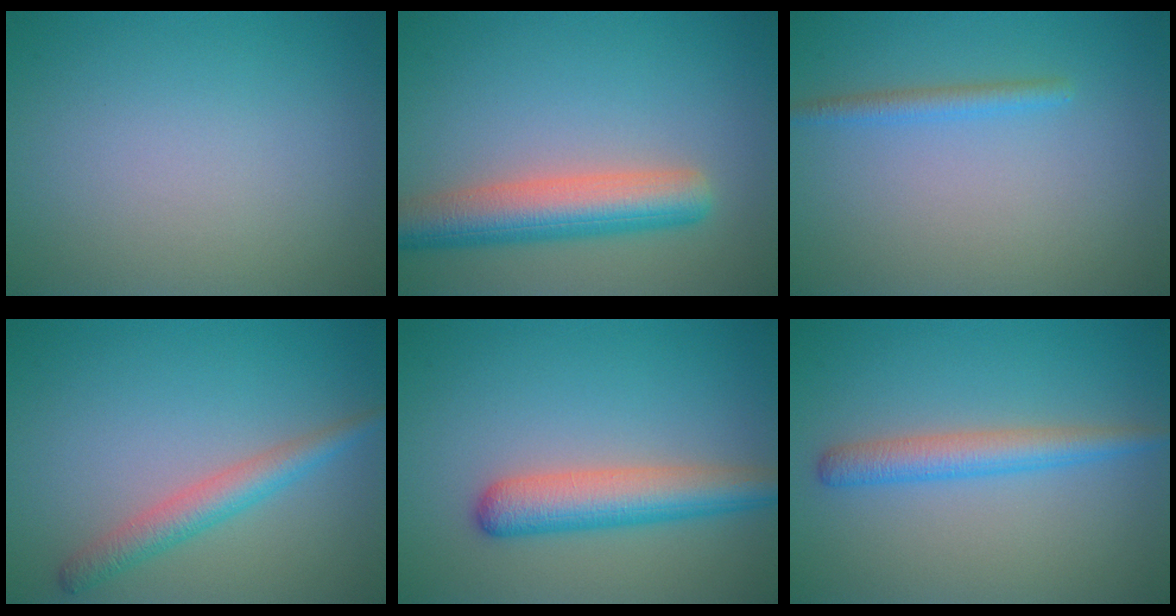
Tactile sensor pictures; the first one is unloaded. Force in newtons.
{"total": 6.2, "press": 6.1, "slide": 0.4}
{"total": 1.6, "press": 1.6, "slide": 0.0}
{"total": 3.0, "press": 3.0, "slide": 0.1}
{"total": 4.9, "press": 4.9, "slide": 0.2}
{"total": 3.0, "press": 3.0, "slide": 0.2}